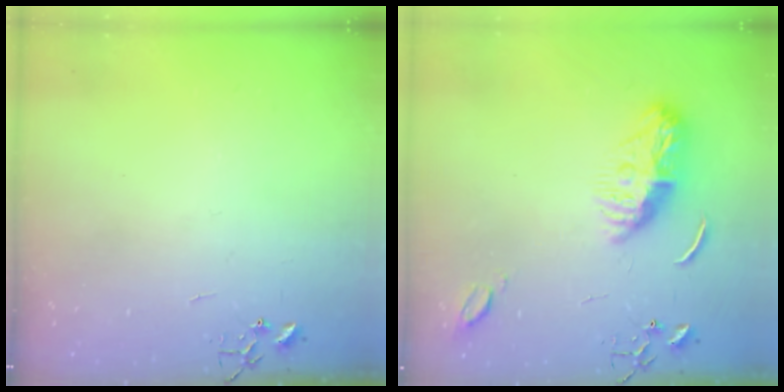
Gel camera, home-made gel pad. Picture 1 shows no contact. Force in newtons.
{"total": 10.4, "press": 10.4, "slide": 0.1}